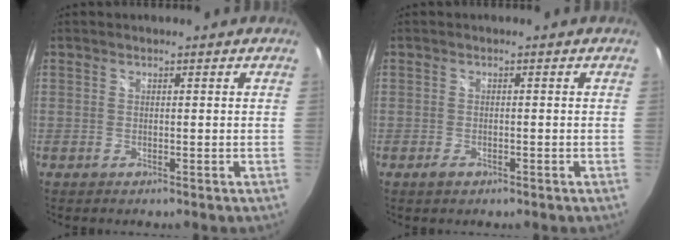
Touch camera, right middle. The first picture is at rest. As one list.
[{"total": 1.7, "force": [-1.1, 0.9, 0.9], "torque": [-0.016, -0.004, -0.020]}]